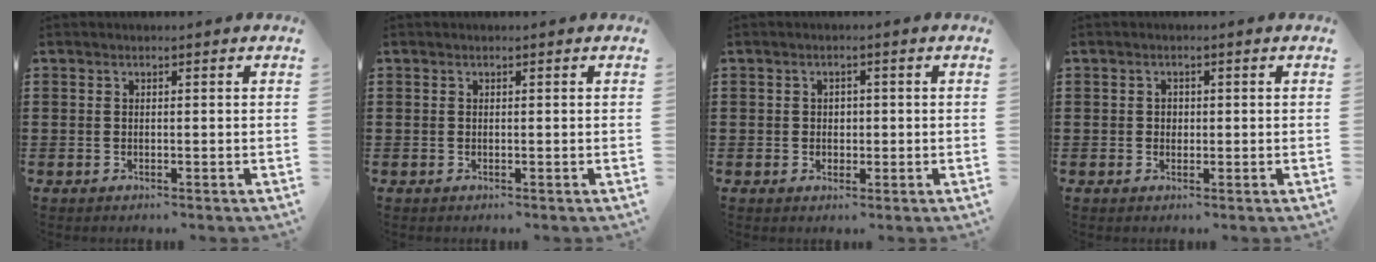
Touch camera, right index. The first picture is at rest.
{"total": 0.0}
{"total": 1.6, "force": [-0.1, 1.5, 0.7], "torque": [-0.017, 0.006, -0.004]}
{"total": 1.0, "force": [0.1, 0.9, 0.5], "torque": [-0.012, 0.004, 0.001]}